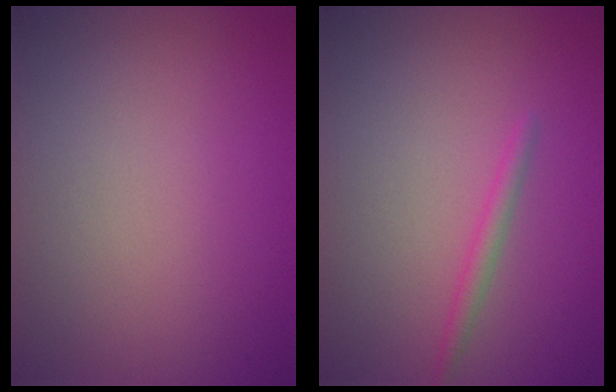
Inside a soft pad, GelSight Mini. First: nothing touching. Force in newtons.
{"total": 1.3, "press": 1.3, "slide": 0.0}